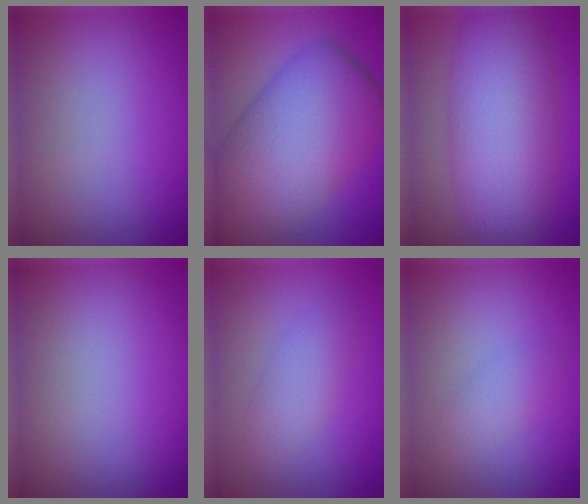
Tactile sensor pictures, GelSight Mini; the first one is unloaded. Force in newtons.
{"total": 12.5, "press": 12.5, "slide": 0.4}
{"total": 9.6, "press": 9.6, "slide": 0.2}
{"total": 0.0}
{"total": 2.4, "press": 2.4, "slide": 0.0}
{"total": 1.6, "press": 1.6, "slide": 0.1}